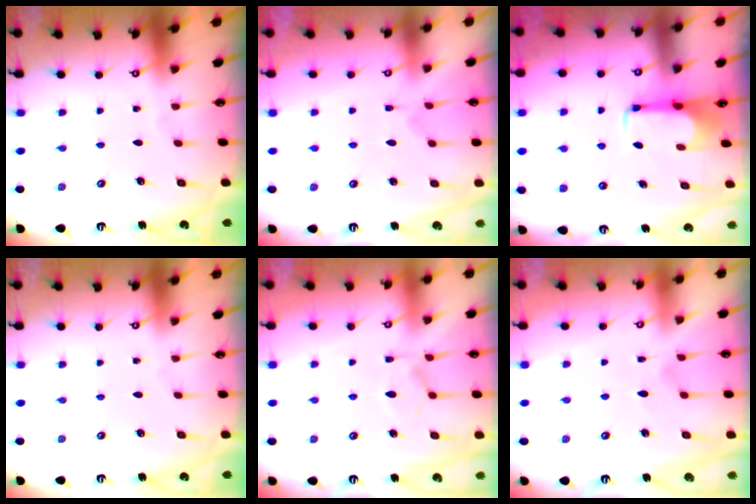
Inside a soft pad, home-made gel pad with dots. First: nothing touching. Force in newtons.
{"total": 4.0, "press": 3.8, "slide": 1.2}
{"total": 1.9, "press": 1.9, "slide": 0.4}
{"total": 0.0}
{"total": 7.4, "press": 7.3, "slide": 1.1}
{"total": 1.7, "press": 1.2, "slide": 1.2}